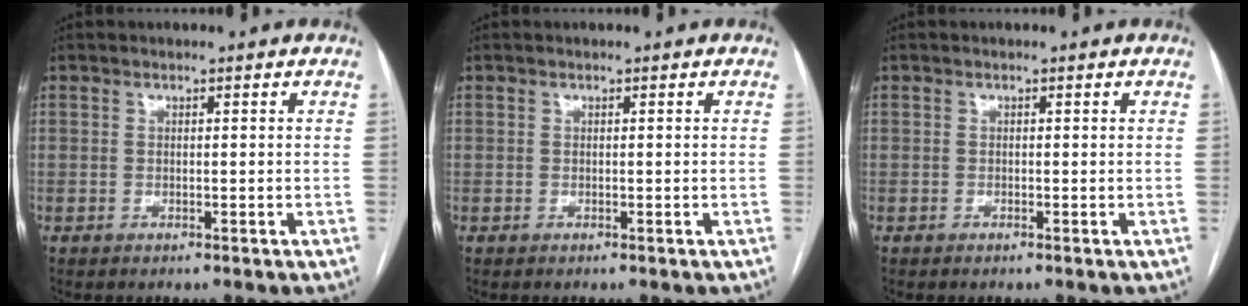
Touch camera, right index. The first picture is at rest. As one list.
[{"total": 0.0}, {"total": 0.0}]